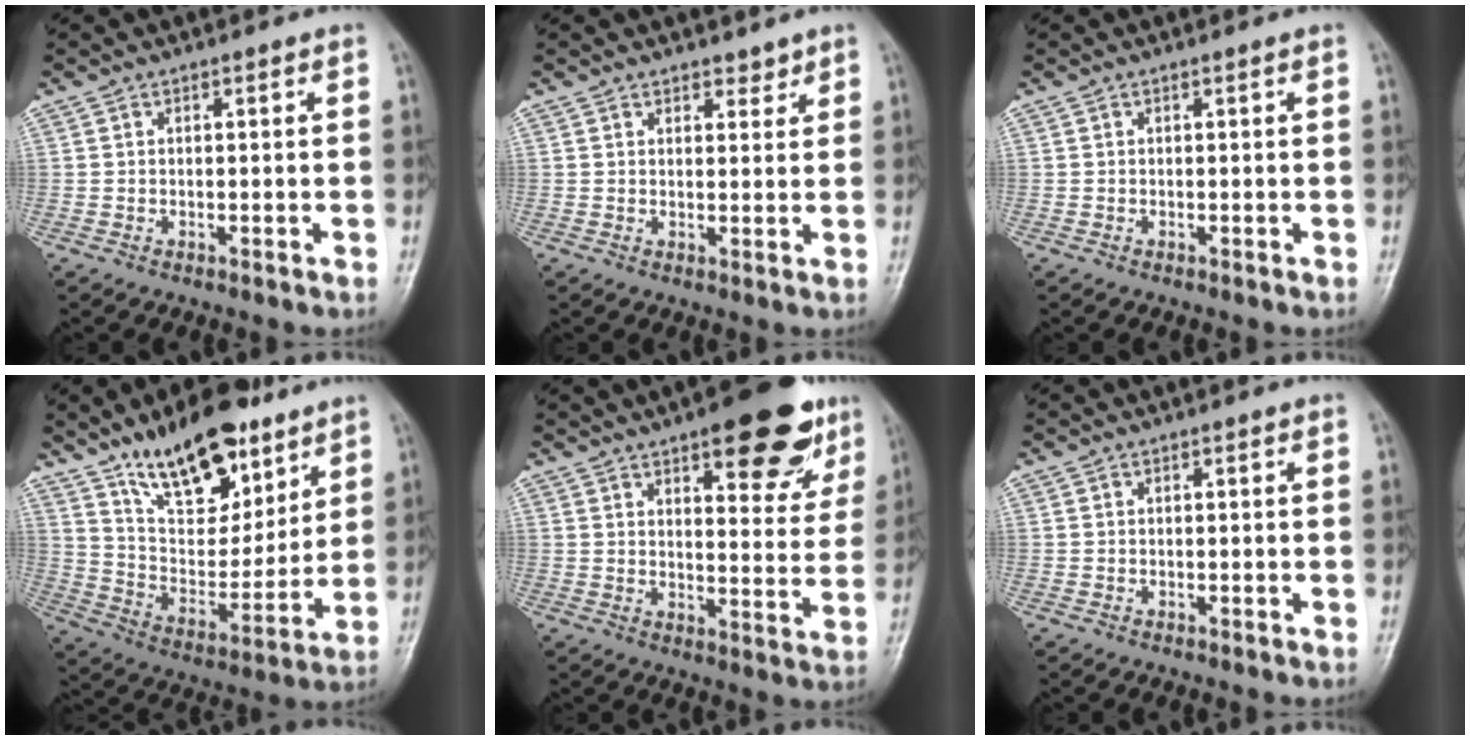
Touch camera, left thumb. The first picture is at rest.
{"total": 2.4, "force": [2.0, 1.3, 0.5], "torque": [0.012, -0.012, 0.025]}
{"total": 0.0}
{"total": 20.0, "force": [13.3, 8.8, 12.0], "torque": [-0.143, -0.074, 0.233]}
{"total": 17.1, "force": [10.2, 6.5, 12.2], "torque": [-0.111, -0.042, 0.135]}
{"total": 0.0}